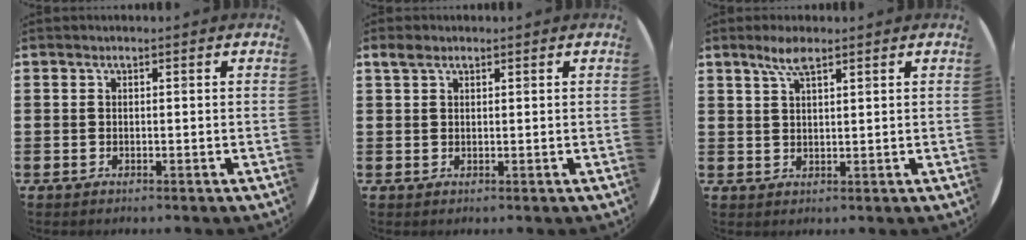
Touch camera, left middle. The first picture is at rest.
{"total": 1.4, "force": [1.1, 0.7, 0.6], "torque": [-0.014, 0.005, 0.019]}
{"total": 3.4, "force": [2.3, 0.8, 2.3], "torque": [-0.050, 0.006, 0.041]}